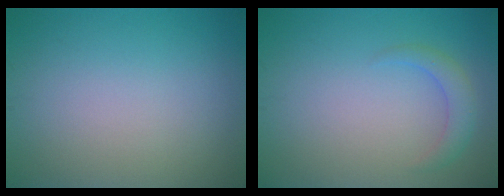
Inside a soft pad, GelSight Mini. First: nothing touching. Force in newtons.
{"total": 1.9, "press": 1.9, "slide": 0.0}